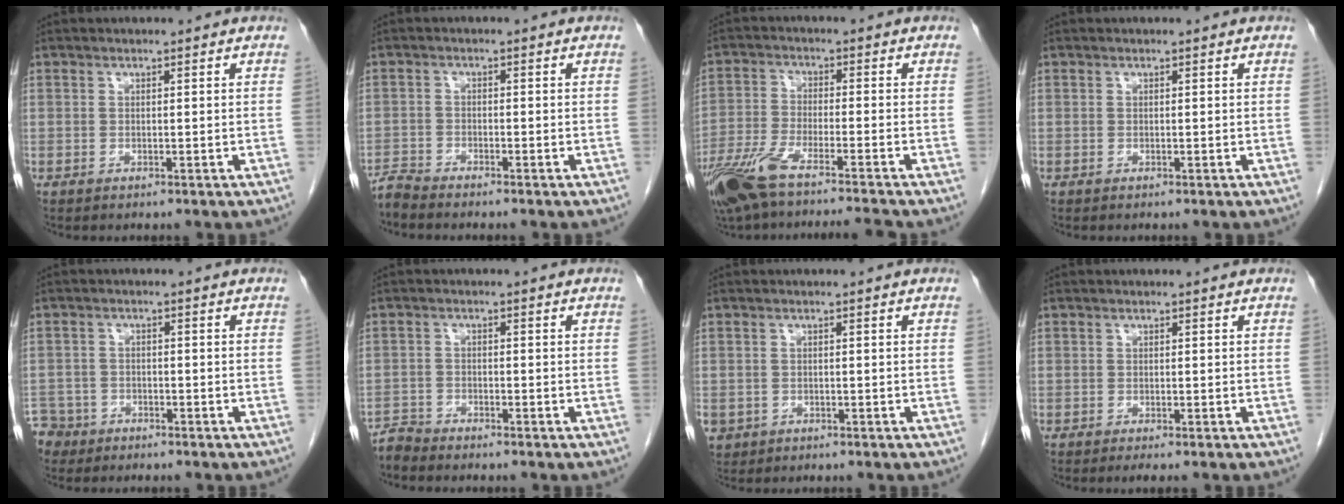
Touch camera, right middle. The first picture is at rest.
{"total": 2.4, "force": [-2.3, -0.4, 0.0], "torque": [0.005, -0.012, -0.047]}
{"total": 13.4, "force": [-10.8, 0.3, 7.9], "torque": [-0.154, -0.028, -0.187]}
{"total": 0.0}
{"total": 5.1, "force": [-3.9, 3.2, -0.5], "torque": [0.012, 0.003, -0.076]}
{"total": 2.4, "force": [-2.3, 0.0, -0.5], "torque": [0.019, -0.010, -0.045]}
{"total": 3.0, "force": [-1.4, 2.6, 0.6], "torque": [-0.006, 0.001, -0.019]}
{"total": 1.1, "force": [-0.8, 0.1, 0.6], "torque": [-0.010, -0.004, -0.012]}